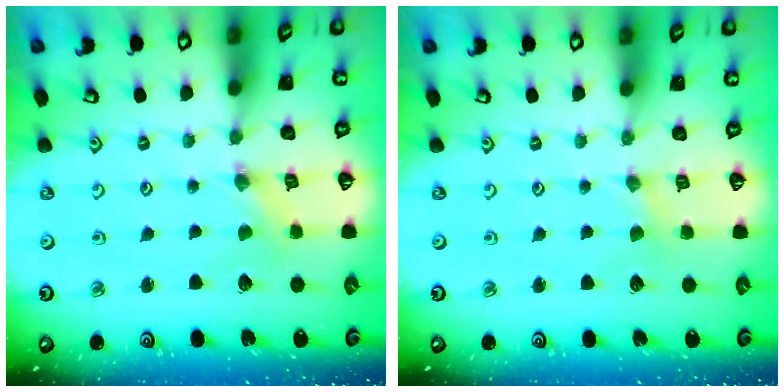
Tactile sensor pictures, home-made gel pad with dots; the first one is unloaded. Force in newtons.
{"total": 0.7, "press": 0.7, "slide": 0.1}